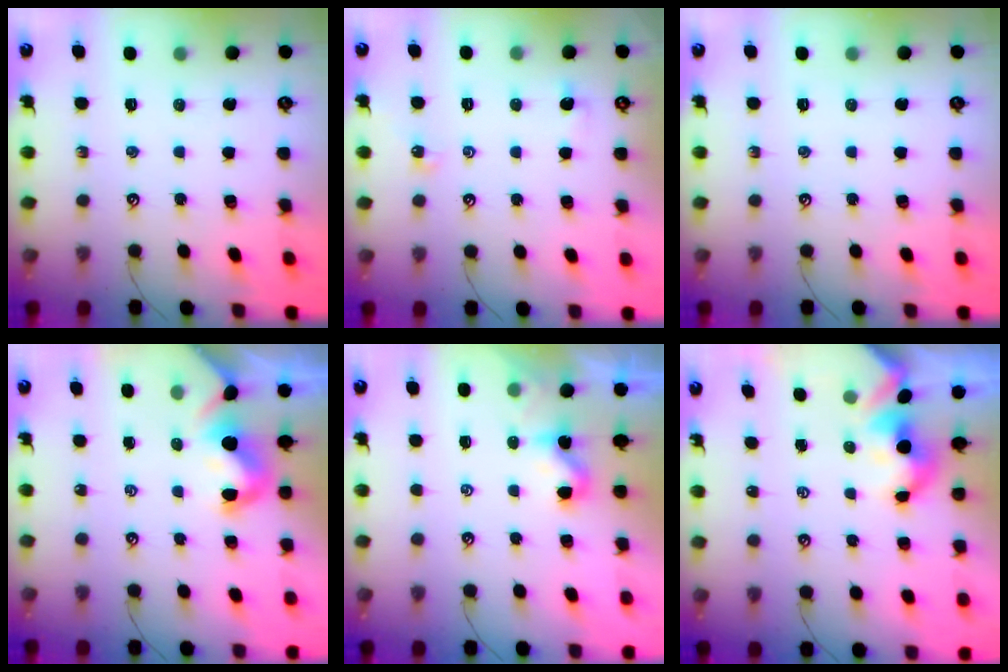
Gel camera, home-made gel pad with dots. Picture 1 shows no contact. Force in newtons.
{"total": 2.2, "press": 2.2, "slide": 0.4}
{"total": 0.0}
{"total": 3.0, "press": 2.9, "slide": 0.5}
{"total": 2.3, "press": 2.3, "slide": 0.2}
{"total": 2.2, "press": 2.2, "slide": 0.2}